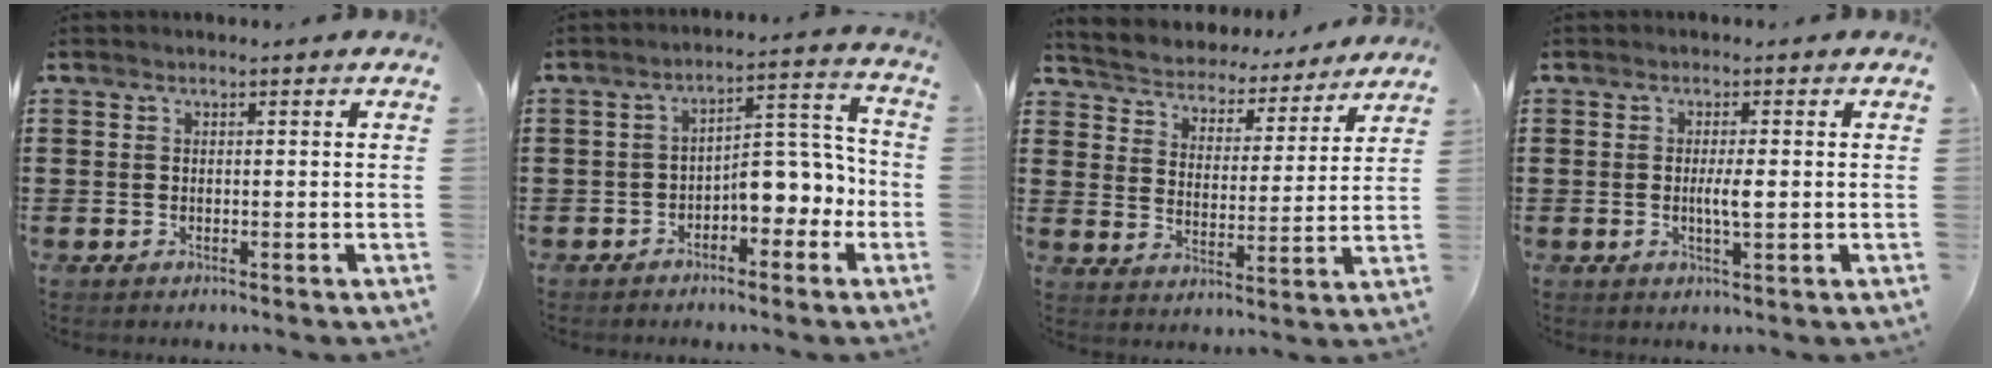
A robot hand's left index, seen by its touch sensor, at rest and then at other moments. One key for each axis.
{"total": 6.5, "fx": -3.0, "fy": 3.4, "fz": 4.6, "tx": -0.065, "ty": -0.004, "tz": -0.063}
{"total": 4.1, "fx": 4.0, "fy": 0.5, "fz": -0.4, "tx": -0.020, "ty": -0.037, "tz": 0.062}
{"total": 3.0, "fx": -0.1, "fy": 0.4, "fz": 2.9, "tx": -0.053, "ty": -0.005, "tz": -0.001}